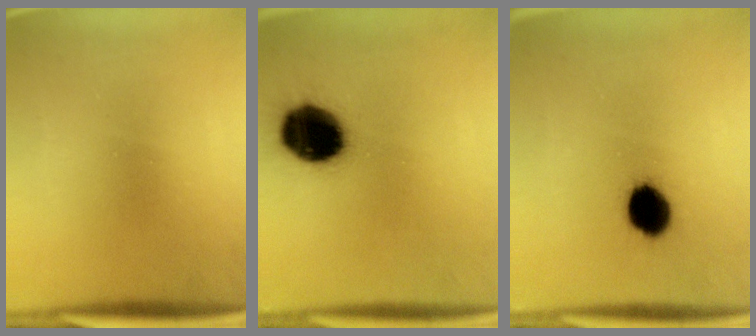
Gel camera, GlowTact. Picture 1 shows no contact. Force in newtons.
{"total": 18.4}
{"total": 8.8}